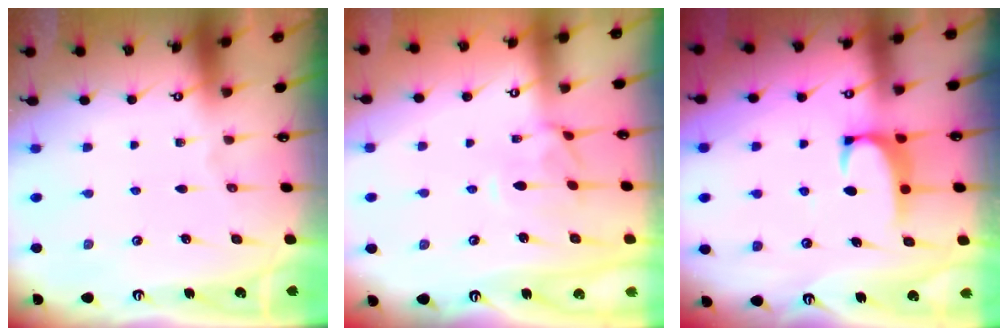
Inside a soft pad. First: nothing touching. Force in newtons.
{"total": 0.9, "press": 0.5, "slide": 0.7}
{"total": 1.6, "press": 1.6, "slide": 0.4}